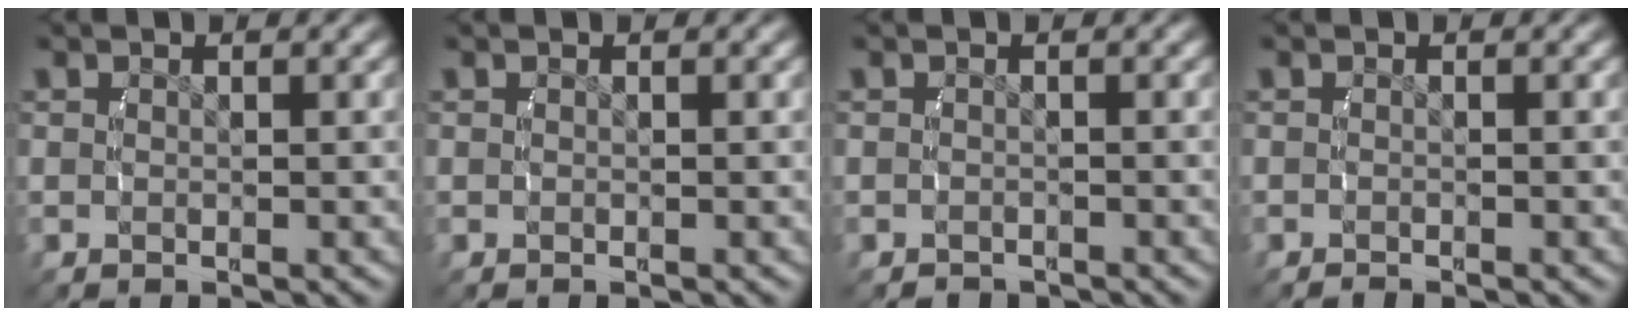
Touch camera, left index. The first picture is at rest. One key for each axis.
{"total": 0.0}
{"total": 1.3, "fx": -1.3, "fy": -0.1, "fz": -0.2, "tx": 0.001, "ty": -0.011, "tz": -0.015}
{"total": 0.7, "fx": -0.6, "fy": -0.4, "fz": -0.1, "tx": 0.000, "ty": -0.005, "tz": -0.009}